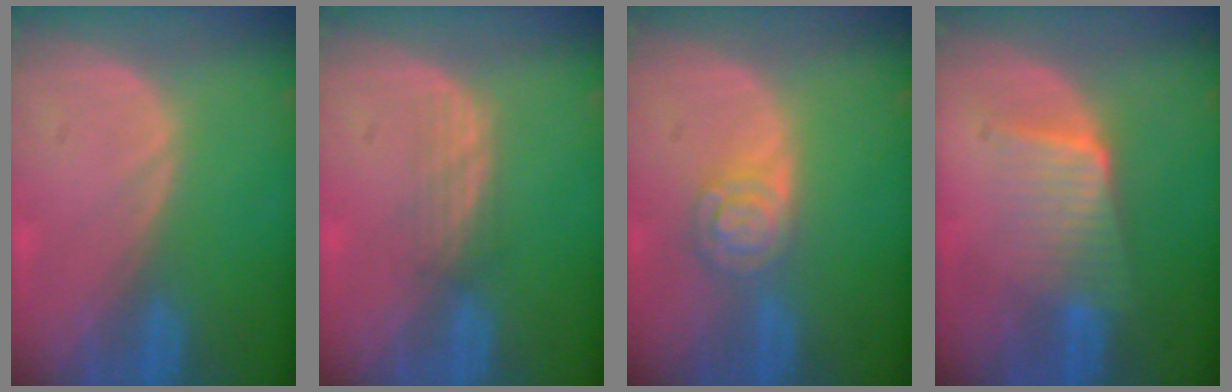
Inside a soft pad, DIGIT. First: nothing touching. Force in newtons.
{"total": 2.4, "press": 2.3, "slide": 0.6}
{"total": 5.4, "press": 4.7, "slide": 2.5}
{"total": 6.6, "press": 5.8, "slide": 3.1}